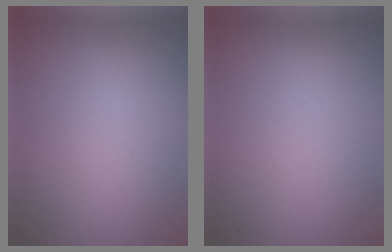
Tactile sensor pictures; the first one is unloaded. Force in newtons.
{"total": 0.0}